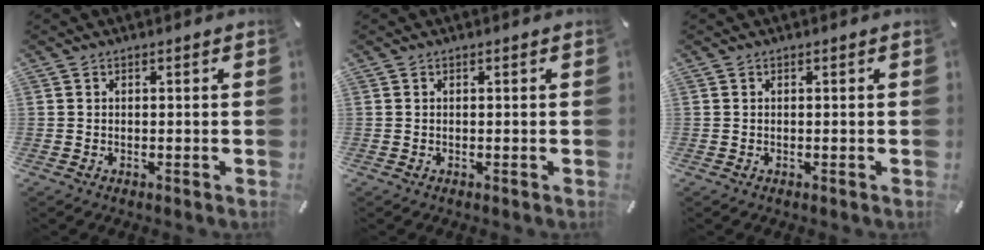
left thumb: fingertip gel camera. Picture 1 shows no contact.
{"total": 0.0}
{"total": 0.0}